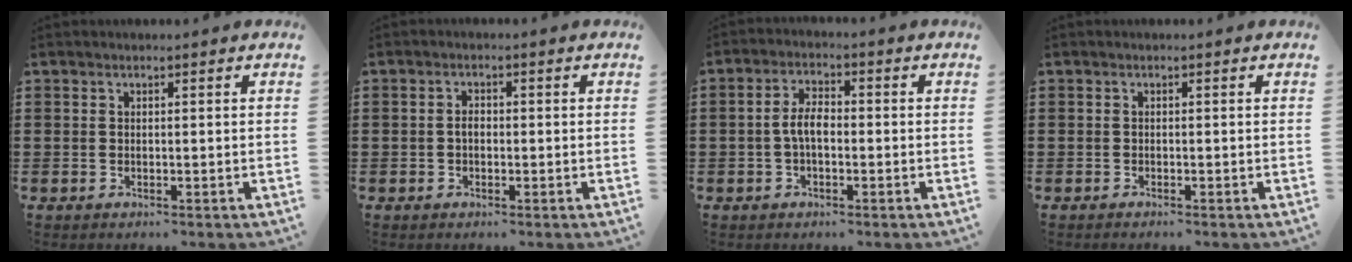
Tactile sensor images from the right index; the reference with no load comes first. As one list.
[{"total": 1.3, "force": [-0.1, 0.6, 1.2], "torque": [-0.022, 0.004, -0.003]}, {"total": 4.0, "force": [-0.6, 1.7, 3.5], "torque": [-0.078, 0.002, -0.014]}, {"total": 0.6, "force": [-0.6, -0.2, 0.0], "torque": [-0.002, -0.004, -0.011]}]